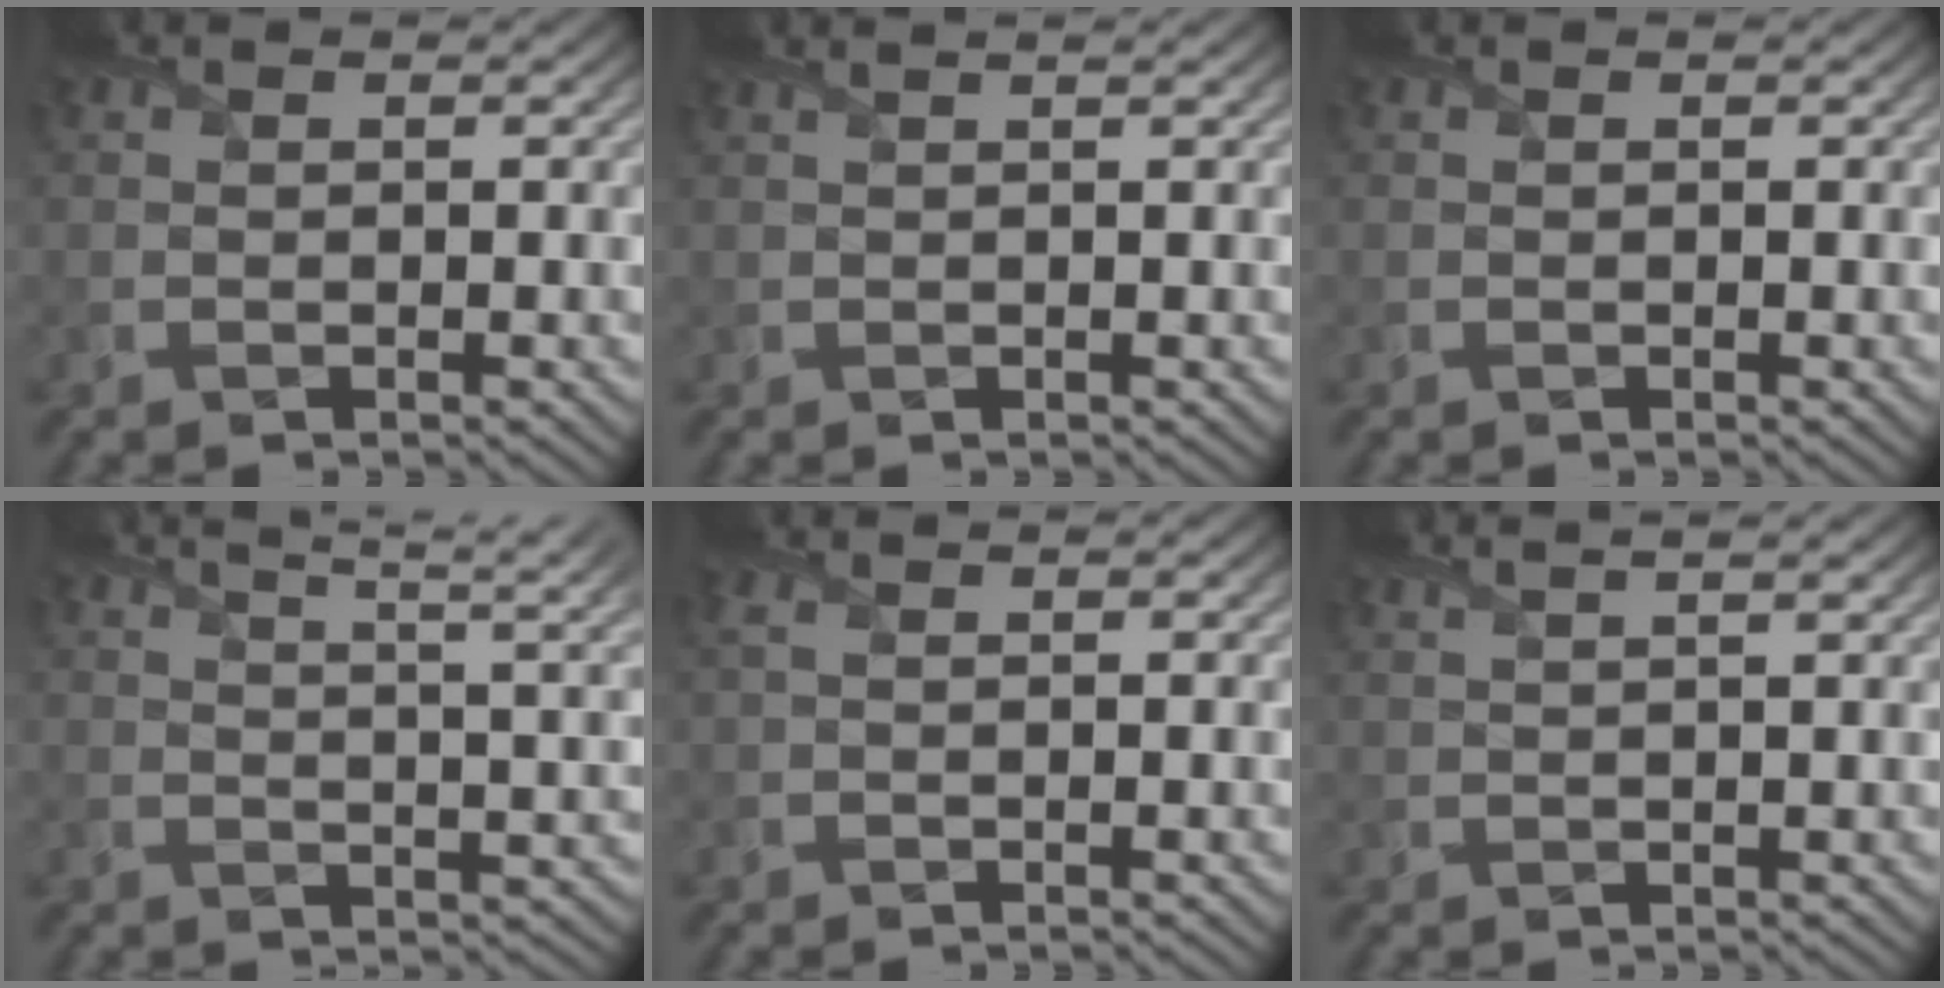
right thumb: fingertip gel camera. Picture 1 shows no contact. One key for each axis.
{"total": 1.8, "fx": 1.3, "fy": 0.5, "fz": 1.1, "tx": -0.017, "ty": 0.001, "tz": 0.002}
{"total": 0.0}
{"total": 9.2, "fx": 6.3, "fy": 2.3, "fz": 6.2, "tx": -0.075, "ty": 0.023, "tz": 0.060}
{"total": 1.2, "fx": 0.4, "fy": 0.6, "fz": 1.1, "tx": -0.029, "ty": 0.005, "tz": 0.006}
{"total": 4.1, "fx": 2.9, "fy": 1.1, "fz": 2.7, "tx": -0.029, "ty": 0.026, "tz": 0.011}